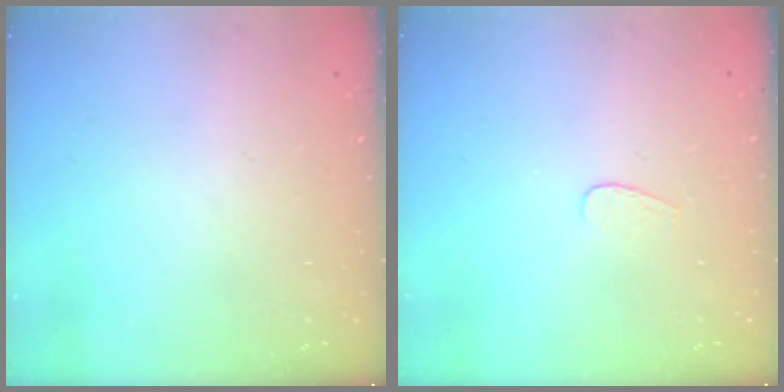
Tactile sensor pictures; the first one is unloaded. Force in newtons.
{"total": 3.5, "press": 3.5, "slide": 0.3}